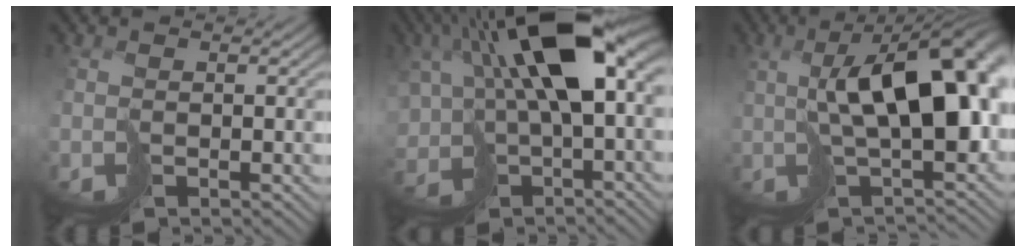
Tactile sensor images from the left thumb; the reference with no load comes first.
{"total": 17.1, "force": [0.2, 8.0, 15.2], "torque": [-0.294, 0.003, 0.014]}
{"total": 14.1, "force": [1.8, 5.5, 12.8], "torque": [-0.206, 0.000, 0.052]}